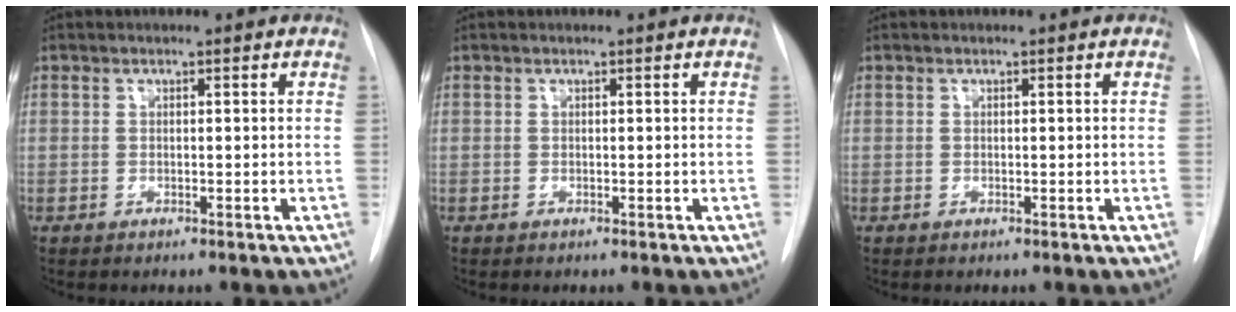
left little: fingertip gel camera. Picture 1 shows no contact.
{"total": 0.0}
{"total": 0.0}